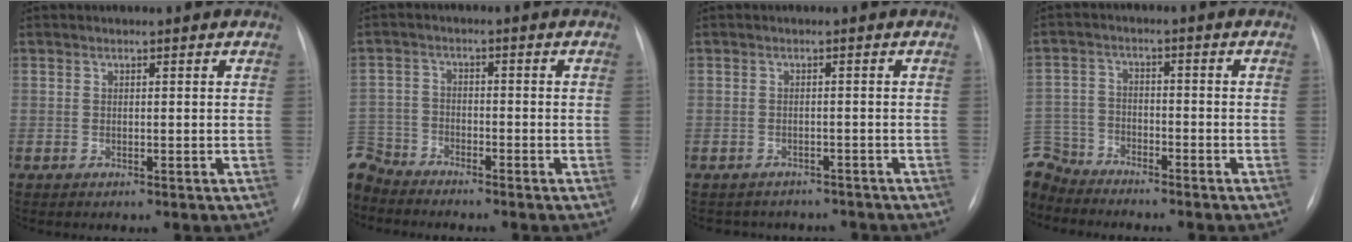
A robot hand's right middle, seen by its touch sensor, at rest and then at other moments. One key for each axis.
{"total": 7.2, "fx": -7.0, "fy": 1.9, "fz": 0.2, "tx": -0.010, "ty": -0.003, "tz": -0.138}
{"total": 6.3, "fx": -5.7, "fy": 2.7, "fz": 0.3, "tx": -0.002, "ty": 0.010, "tz": -0.064}
{"total": 9.3, "fx": -8.8, "fy": 2.9, "fz": 0.8, "tx": -0.030, "ty": 0.006, "tz": -0.169}